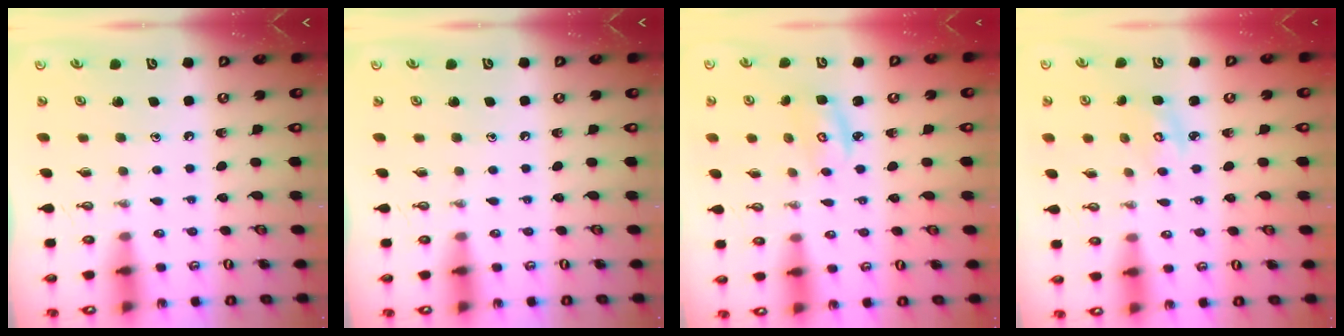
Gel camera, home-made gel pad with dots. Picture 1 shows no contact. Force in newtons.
{"total": 0.0}
{"total": 3.4, "press": 3.4, "slide": 0.2}
{"total": 3.0, "press": 3.0, "slide": 0.1}